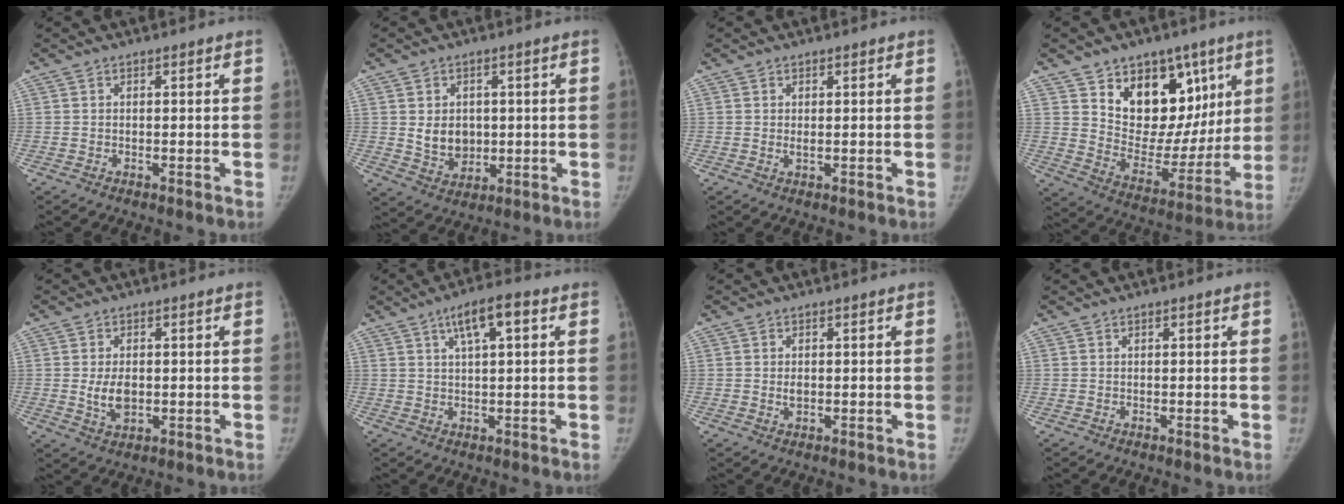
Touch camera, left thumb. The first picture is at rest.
{"total": 6.9, "force": [0.6, 5.5, 4.1], "torque": [-0.036, -0.009, 0.023]}
{"total": 0.9, "force": [0.1, 0.4, 0.8], "torque": [-0.011, -0.003, 0.004]}
{"total": 19.6, "force": [9.4, 13.5, 10.7], "torque": [-0.091, -0.038, 0.160]}
{"total": 5.1, "force": [-0.2, 3.2, 3.9], "torque": [-0.062, -0.005, 0.003]}
{"total": 7.1, "force": [2.8, 2.2, 6.1], "torque": [-0.095, 0.009, 0.043]}
{"total": 1.6, "force": [0.0, 1.1, 1.2], "torque": [-0.014, -0.001, 0.001]}
{"total": 0.0}